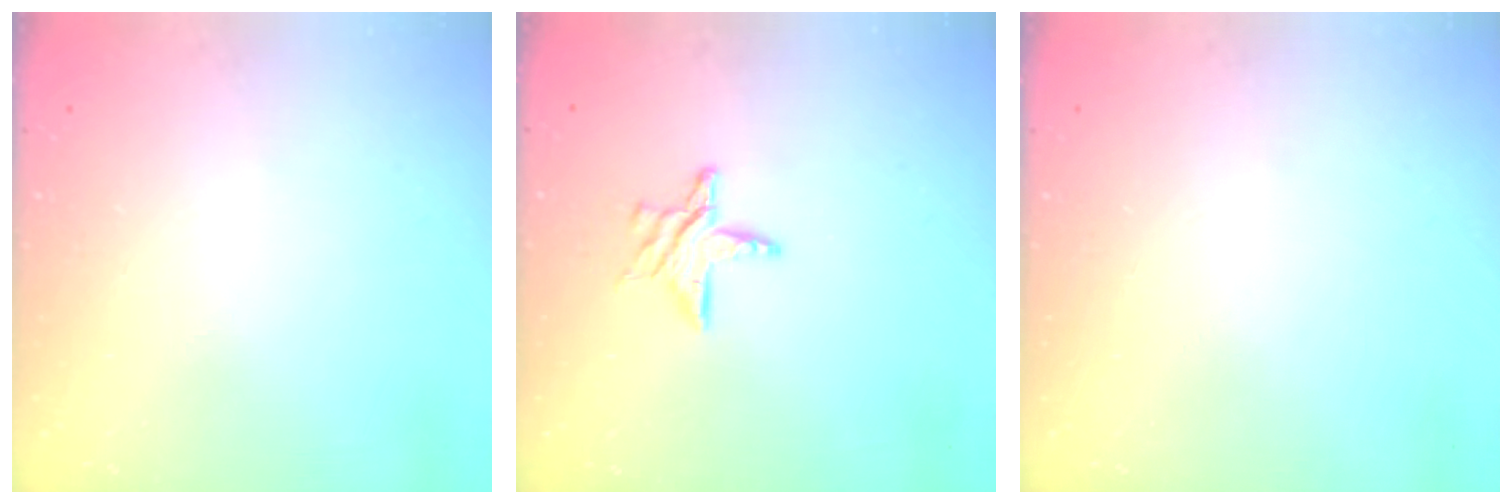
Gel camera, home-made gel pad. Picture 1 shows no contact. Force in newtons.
{"total": 7.4, "press": 7.4, "slide": 0.4}
{"total": 0.0}